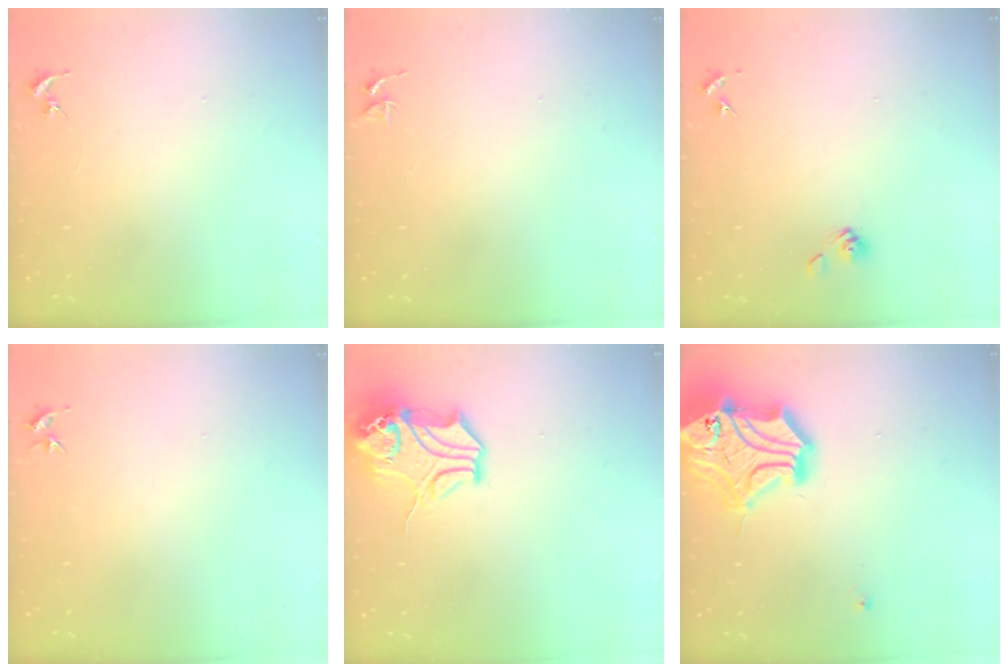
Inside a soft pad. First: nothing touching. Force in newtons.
{"total": 3.7, "press": 3.7, "slide": 0.3}
{"total": 5.8, "press": 5.3, "slide": 2.3}
{"total": 3.3, "press": 3.3, "slide": 0.4}
{"total": 13.8, "press": 13.7, "slide": 2.0}
{"total": 23.5, "press": 23.3, "slide": 3.4}